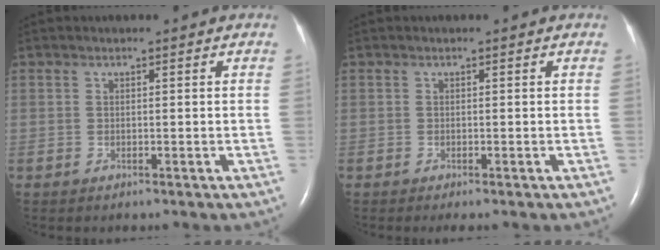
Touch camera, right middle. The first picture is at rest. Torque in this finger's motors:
{"motor_torque": [0.28, -0.19, -0.03, 0.01]}